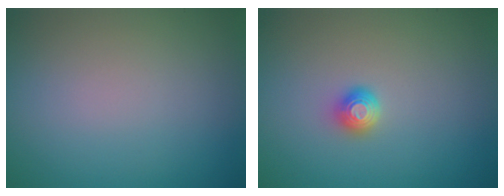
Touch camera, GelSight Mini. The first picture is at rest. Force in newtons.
{"total": 1.4, "press": 1.2, "slide": 0.7}